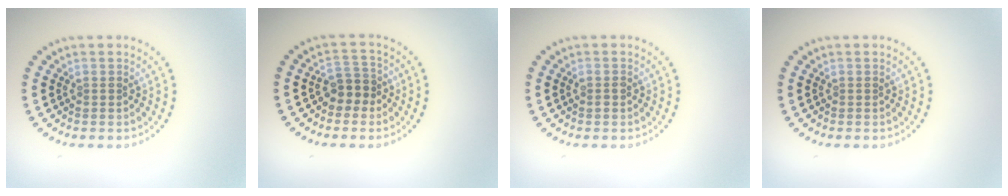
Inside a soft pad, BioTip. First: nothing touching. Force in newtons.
{"total": 2.1, "press": 1.8, "slide": 0.9}
{"total": 0.8, "press": 0.7, "slide": 0.3}
{"total": 0.0}